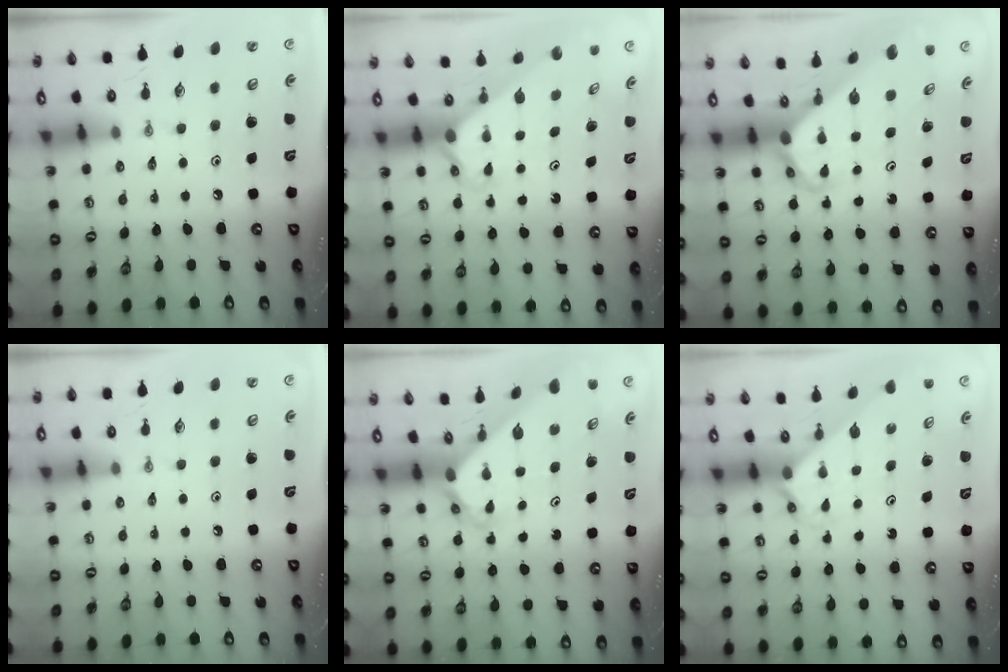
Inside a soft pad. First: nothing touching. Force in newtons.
{"total": 2.5, "press": 2.5, "slide": 0.2}
{"total": 4.4, "press": 4.4, "slide": 0.3}
{"total": 0.0}
{"total": 3.5, "press": 3.5, "slide": 0.2}
{"total": 1.9, "press": 1.9, "slide": 0.1}